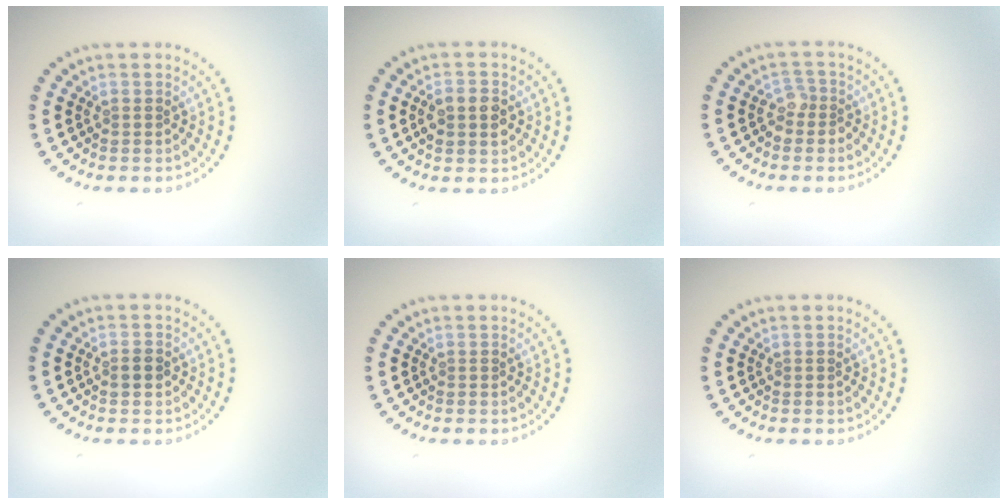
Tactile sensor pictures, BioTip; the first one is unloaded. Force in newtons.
{"total": 2.9, "press": 2.9, "slide": 0.1}
{"total": 1.6, "press": 1.3, "slide": 0.9}
{"total": 1.3, "press": 1.2, "slide": 0.2}
{"total": 0.0}
{"total": 0.0}